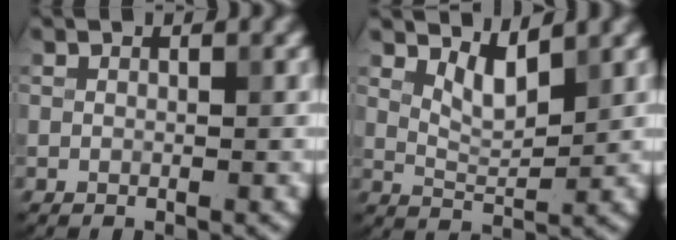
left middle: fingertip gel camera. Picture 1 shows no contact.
{"total": 2.8, "force": [1.8, 0.8, 1.9], "torque": [-0.039, -0.010, 0.038]}